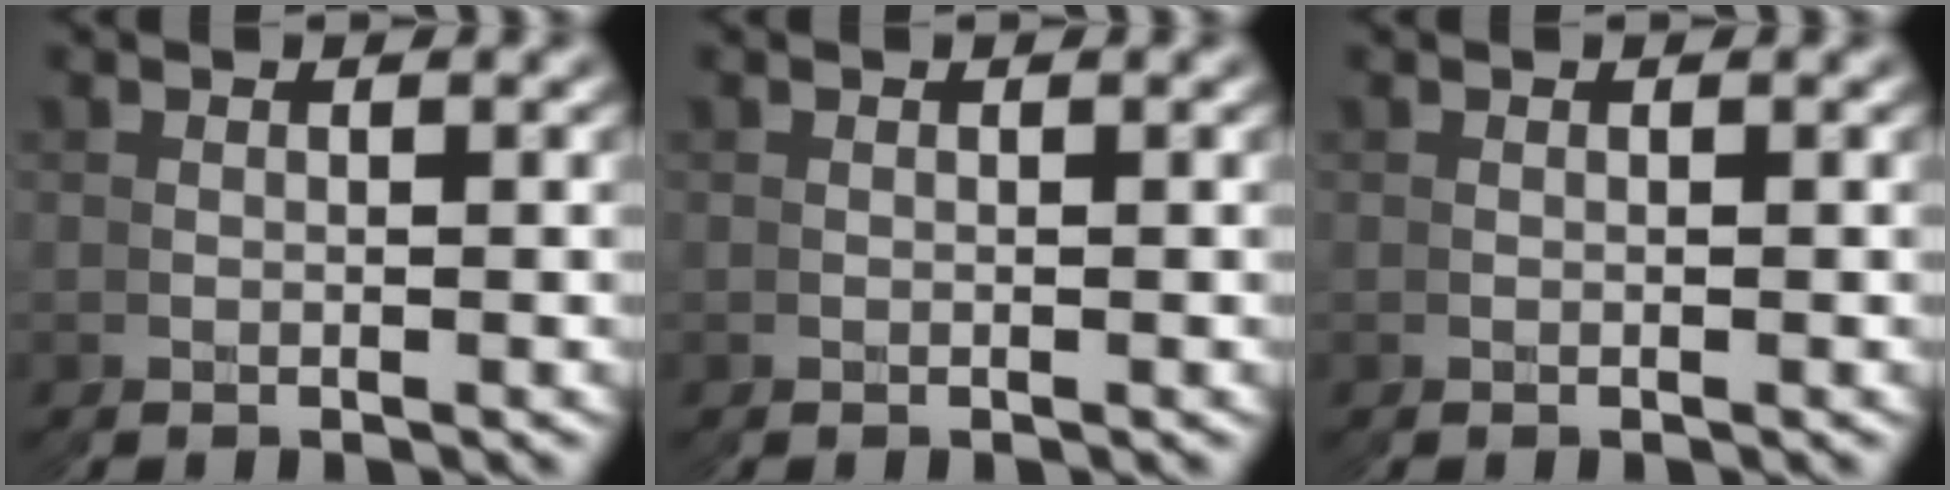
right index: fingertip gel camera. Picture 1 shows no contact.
{"total": 0.0}
{"total": 0.0}